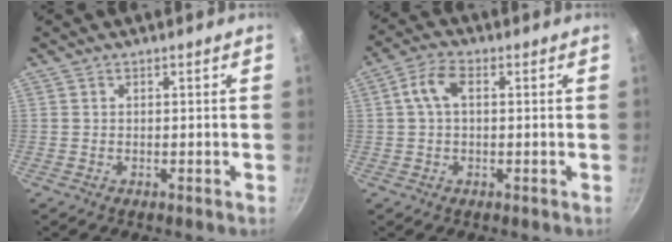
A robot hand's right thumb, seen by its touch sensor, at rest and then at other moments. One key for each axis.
{"total": 5.4, "fx": 0.8, "fy": 3.1, "fz": 4.3, "tx": -0.091, "ty": 0.017, "tz": 0.010}